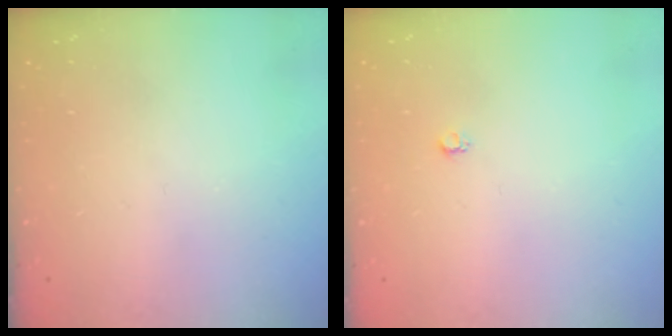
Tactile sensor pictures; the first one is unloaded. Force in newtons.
{"total": 2.6, "press": 2.6, "slide": 0.4}